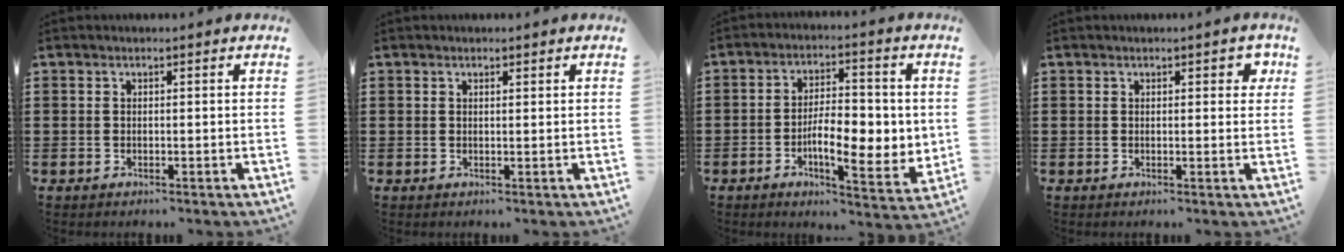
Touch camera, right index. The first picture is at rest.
{"total": 0.6, "force": [0.4, 0.2, 0.3], "torque": [-0.008, 0.002, 0.008]}
{"total": 8.9, "force": [-1.3, 3.8, 7.9], "torque": [-0.117, -0.003, -0.026]}
{"total": 1.5, "force": [0.6, 0.9, 1.0], "torque": [0.003, -0.002, 0.003]}